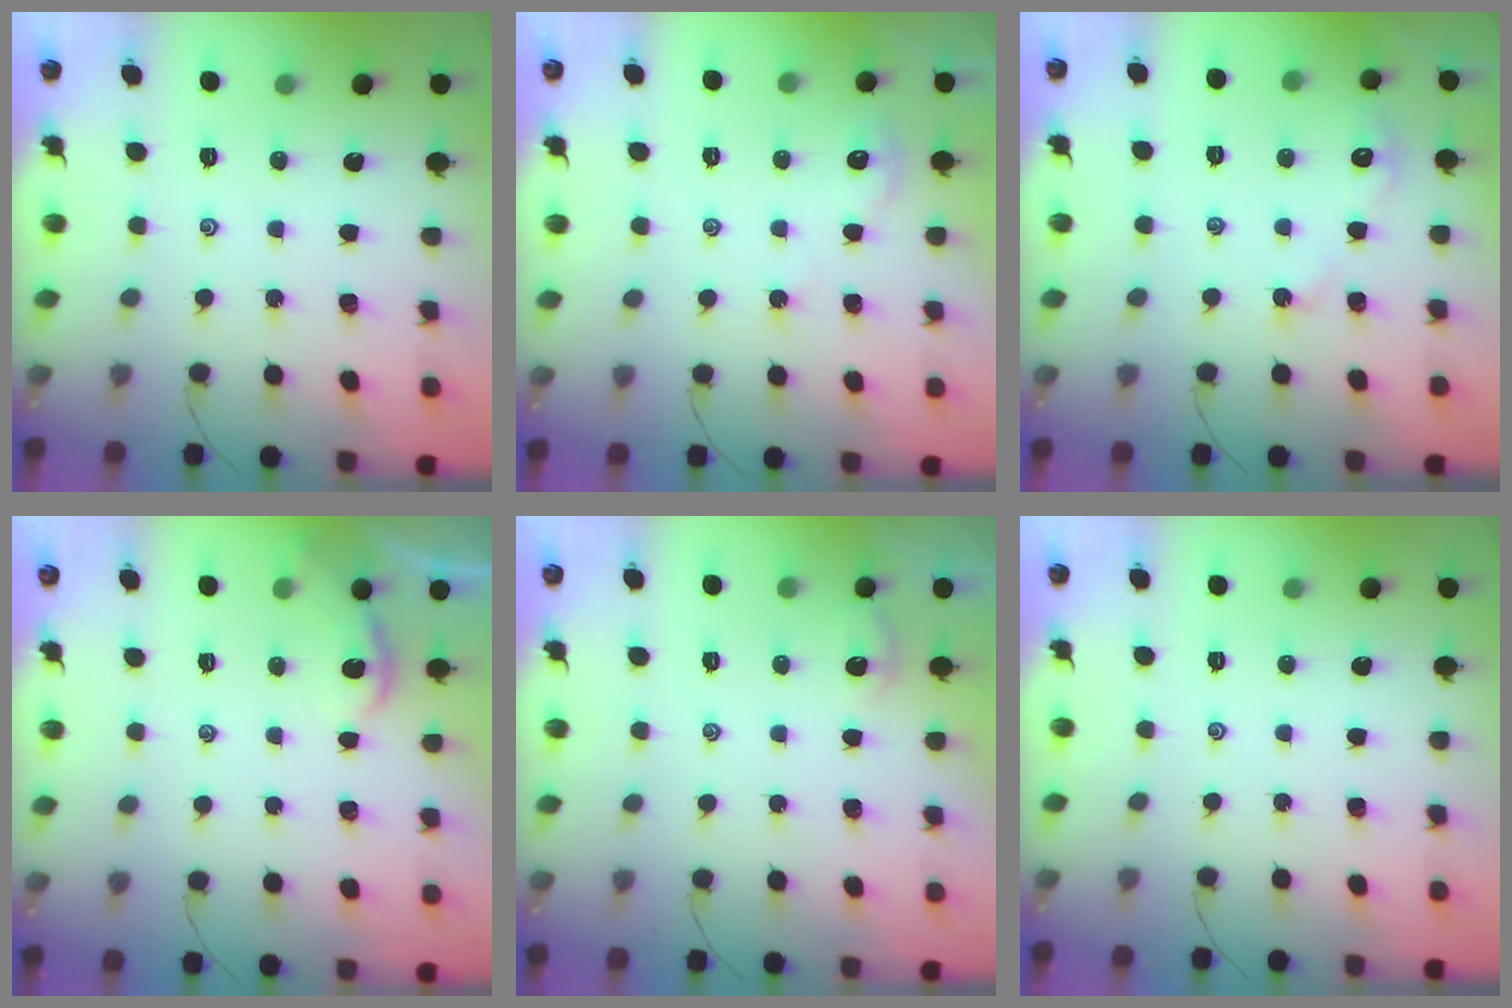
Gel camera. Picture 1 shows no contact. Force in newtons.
{"total": 1.9, "press": 1.9, "slide": 0.4}
{"total": 2.8, "press": 2.8, "slide": 0.4}
{"total": 1.2, "press": 1.2, "slide": 0.2}
{"total": 0.8, "press": 0.8, "slide": 0.2}
{"total": 0.0}